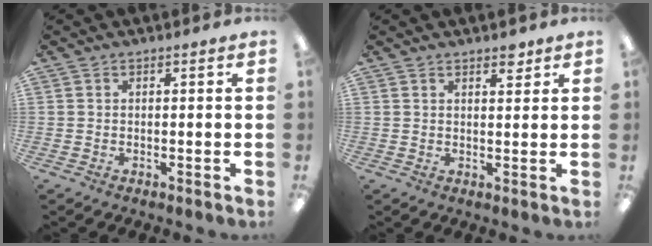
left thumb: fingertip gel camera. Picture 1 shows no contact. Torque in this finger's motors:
{"motor_torque": [-0.14, -0.13, -0.02, -0.13, 0.06]}